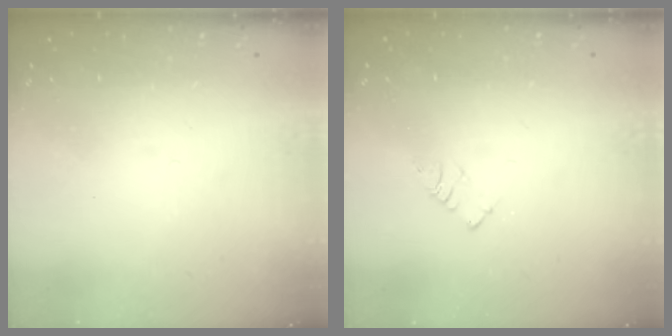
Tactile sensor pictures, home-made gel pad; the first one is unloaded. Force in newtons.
{"total": 2.9, "press": 2.9, "slide": 0.4}